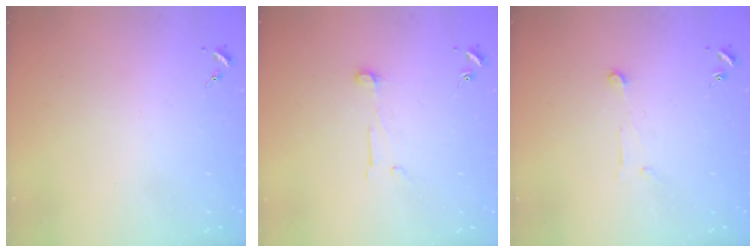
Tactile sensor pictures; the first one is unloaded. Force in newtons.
{"total": 7.3, "press": 7.3, "slide": 0.4}
{"total": 5.3, "press": 5.3, "slide": 0.2}